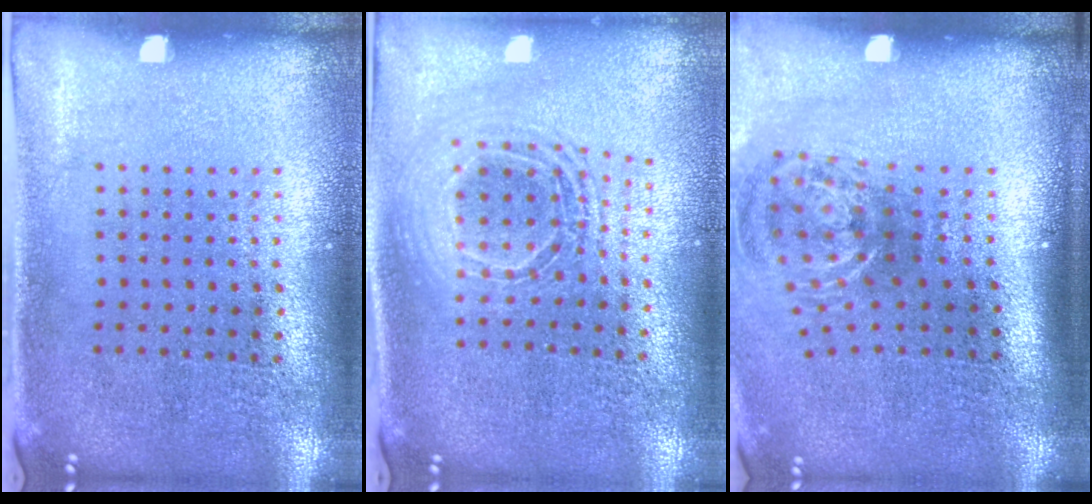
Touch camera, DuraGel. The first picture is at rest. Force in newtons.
{"total": 1.9, "press": 1.6, "slide": 1.0}
{"total": 1.8, "press": 1.3, "slide": 1.3}